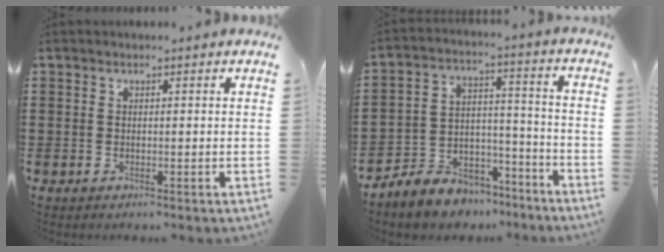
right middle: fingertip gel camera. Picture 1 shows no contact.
{"total": 6.2, "force": [-5.7, 2.3, -0.4], "torque": [-0.007, 0.010, -0.117]}